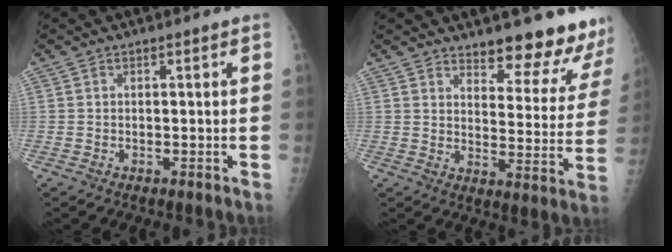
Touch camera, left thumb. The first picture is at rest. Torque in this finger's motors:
{"motor_torque": [1.06, 0.26, 0.34, -0.34, 0.11]}